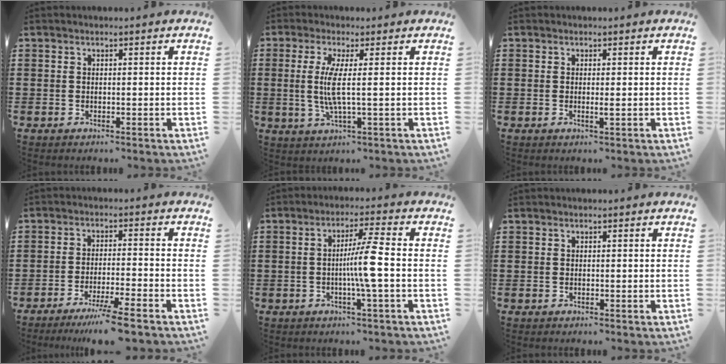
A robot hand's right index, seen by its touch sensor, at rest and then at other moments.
{"total": 5.9, "force": [0.3, 0.0, 5.9], "torque": [-0.125, -0.014, -0.003]}
{"total": 1.0, "force": [-0.1, 0.0, 1.0], "torque": [-0.018, -0.005, -0.001]}
{"total": 5.8, "force": [-4.5, -0.6, 3.6], "torque": [-0.068, -0.019, -0.084]}
{"total": 6.3, "force": [-1.0, -0.3, 6.2], "torque": [-0.110, -0.003, -0.025]}
{"total": 0.0}